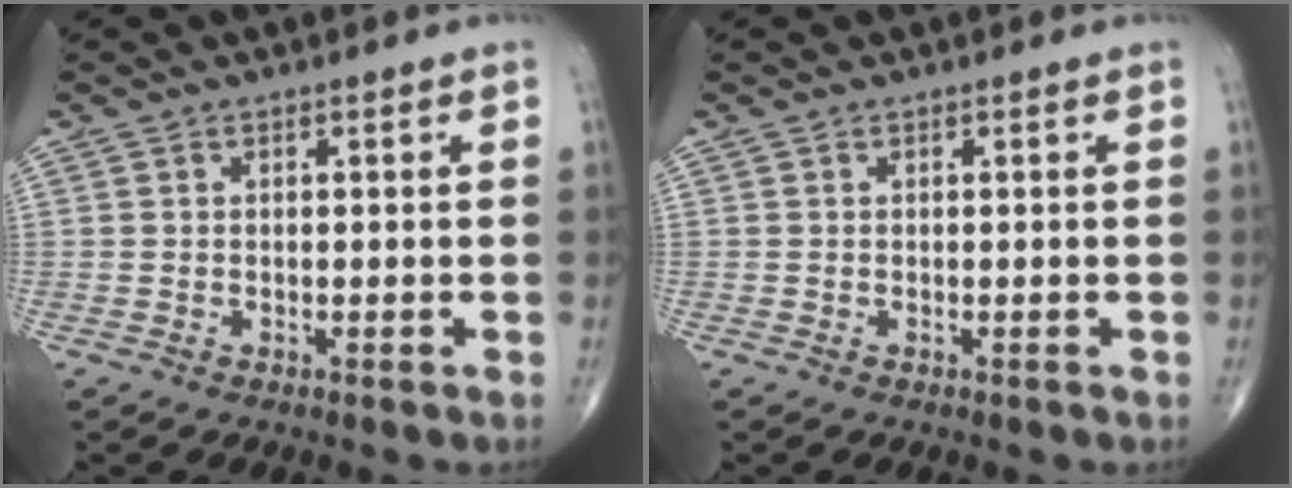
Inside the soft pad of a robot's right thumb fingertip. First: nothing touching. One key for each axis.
{"total": 0.0}